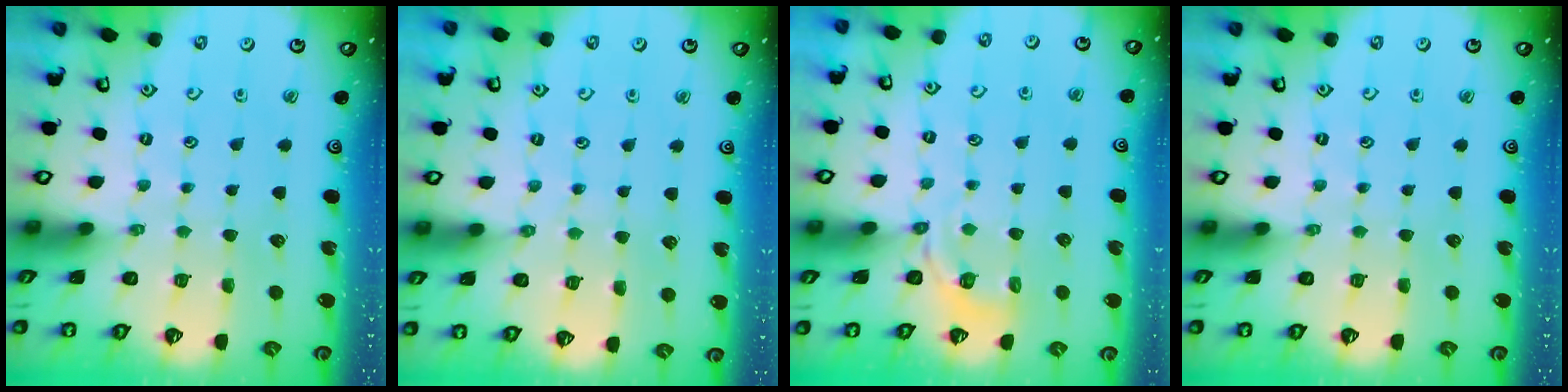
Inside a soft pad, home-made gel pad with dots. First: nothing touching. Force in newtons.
{"total": 2.7, "press": 2.7, "slide": 0.5}
{"total": 2.8, "press": 2.1, "slide": 1.8}
{"total": 0.0}